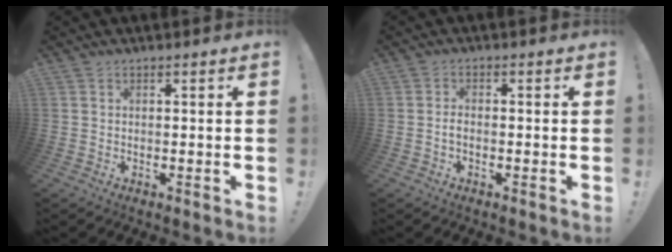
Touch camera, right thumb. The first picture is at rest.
{"total": 1.8, "force": [-0.7, 0.8, 1.5], "torque": [-0.031, 0.006, -0.010]}